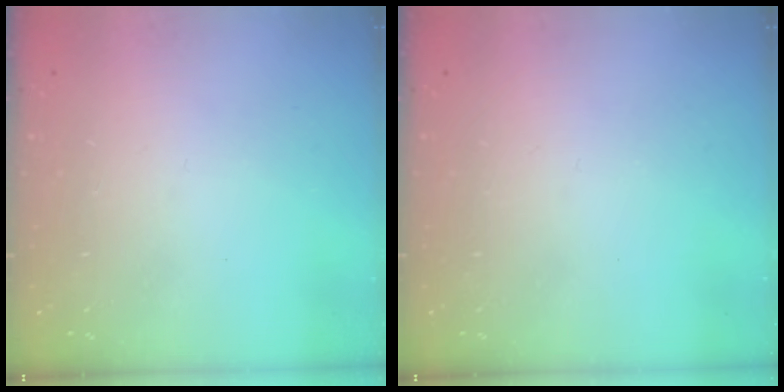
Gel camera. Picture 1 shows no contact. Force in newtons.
{"total": 0.0}